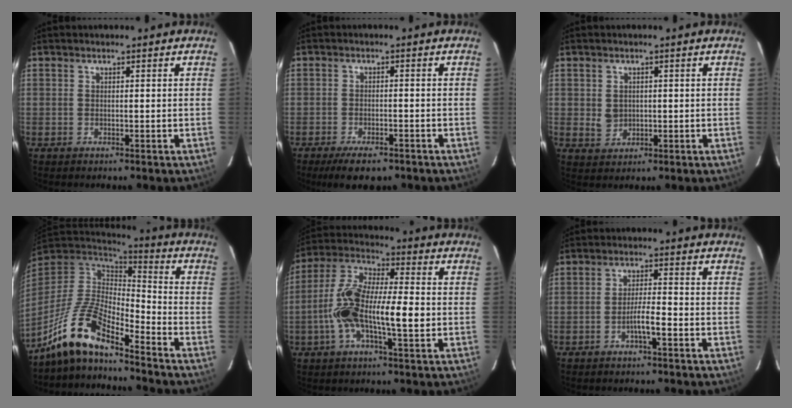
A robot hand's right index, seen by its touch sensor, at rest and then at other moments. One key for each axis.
{"total": 5.6, "fx": -4.2, "fy": 2.3, "fz": 3.0, "tx": -0.047, "ty": -0.003, "tz": -0.064}
{"total": 2.7, "fx": 0.2, "fy": 2.3, "fz": 1.4, "tx": -0.025, "ty": 0.001, "tz": 0.011}
{"total": 12.0, "fx": -9.3, "fy": 2.7, "fz": 7.1, "tx": -0.152, "ty": 0.018, "tz": -0.177}
{"total": 13.8, "fx": -2.2, "fy": 3.5, "fz": 13.2, "tx": -0.268, "ty": 0.020, "tz": -0.045}
{"total": 3.7, "fx": -1.8, "fy": 0.2, "fz": 3.3, "tx": -0.055, "ty": 0.003, "tz": -0.032}